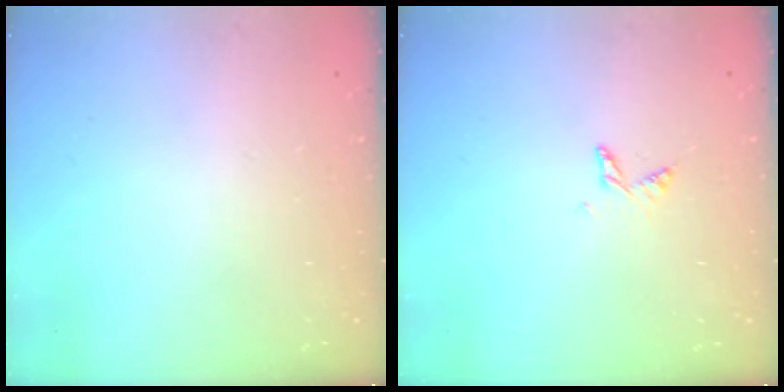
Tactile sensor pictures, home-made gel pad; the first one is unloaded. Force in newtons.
{"total": 4.6, "press": 4.6, "slide": 0.5}